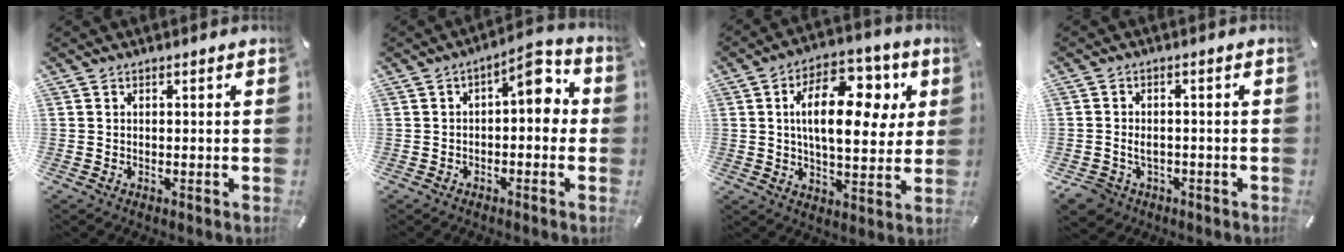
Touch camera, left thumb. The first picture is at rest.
{"total": 7.9, "force": [0.8, 3.6, 7.0], "torque": [-0.086, -0.011, 0.002]}
{"total": 17.7, "force": [5.0, 9.4, 14.2], "torque": [-0.219, -0.002, 0.082]}
{"total": 4.4, "force": [-1.4, 3.7, 1.8], "torque": [-0.045, 0.003, -0.025]}